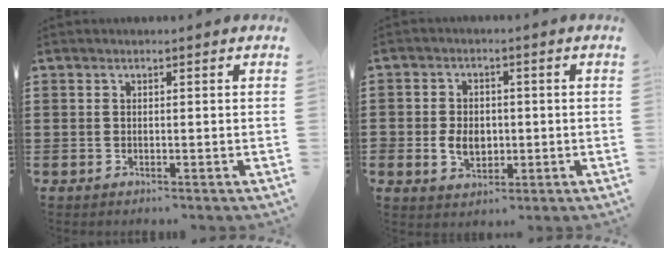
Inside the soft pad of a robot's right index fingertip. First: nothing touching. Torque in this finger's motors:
{"motor_torque": [0.32, -0.28, 0.18, 0.10]}